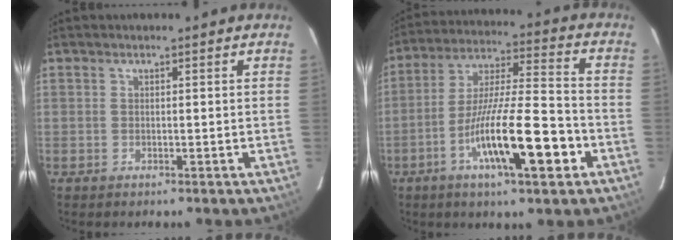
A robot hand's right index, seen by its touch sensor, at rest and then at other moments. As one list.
[{"total": 16.1, "force": [-6.3, 2.0, 14.6], "torque": [-0.261, -0.005, -0.109]}]